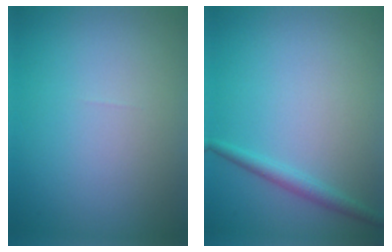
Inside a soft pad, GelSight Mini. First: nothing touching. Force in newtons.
{"total": 1.7, "press": 1.7, "slide": 0.0}